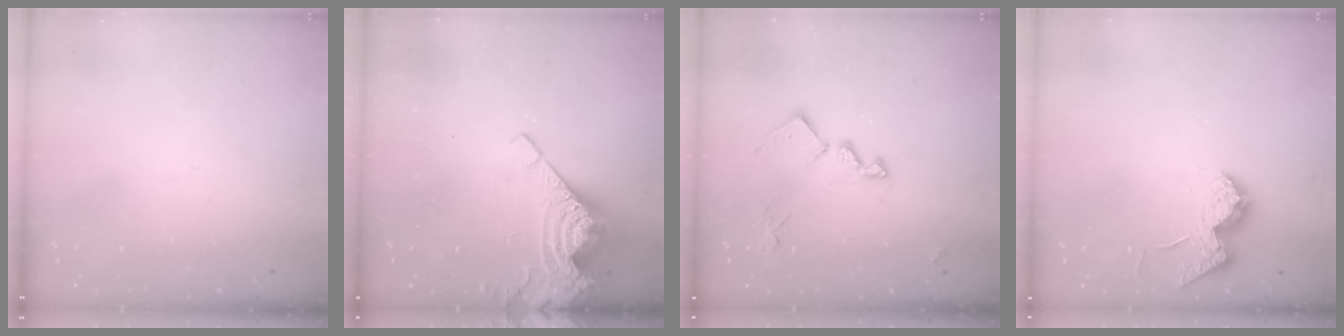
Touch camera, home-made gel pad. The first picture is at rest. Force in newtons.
{"total": 10.2, "press": 10.1, "slide": 0.9}
{"total": 13.5, "press": 13.5, "slide": 0.6}
{"total": 14.1, "press": 14.1, "slide": 0.6}